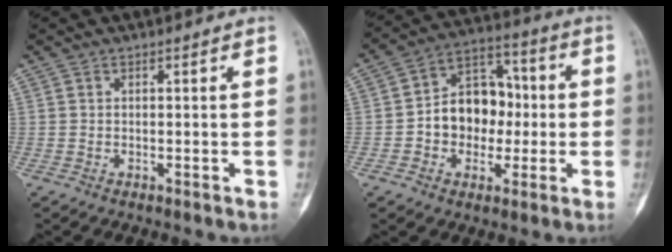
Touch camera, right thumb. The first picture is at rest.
{"total": 13.0, "force": [-0.9, 10.0, 8.3], "torque": [-0.087, 0.043, -0.022]}